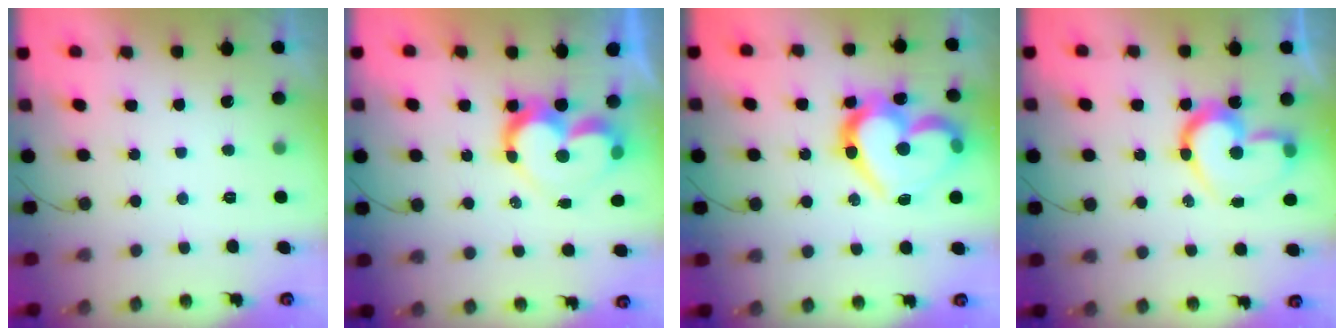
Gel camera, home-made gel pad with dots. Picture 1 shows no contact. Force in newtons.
{"total": 11.4, "press": 11.4, "slide": 1.1}
{"total": 21.5, "press": 21.5, "slide": 1.8}
{"total": 15.7, "press": 15.6, "slide": 0.9}